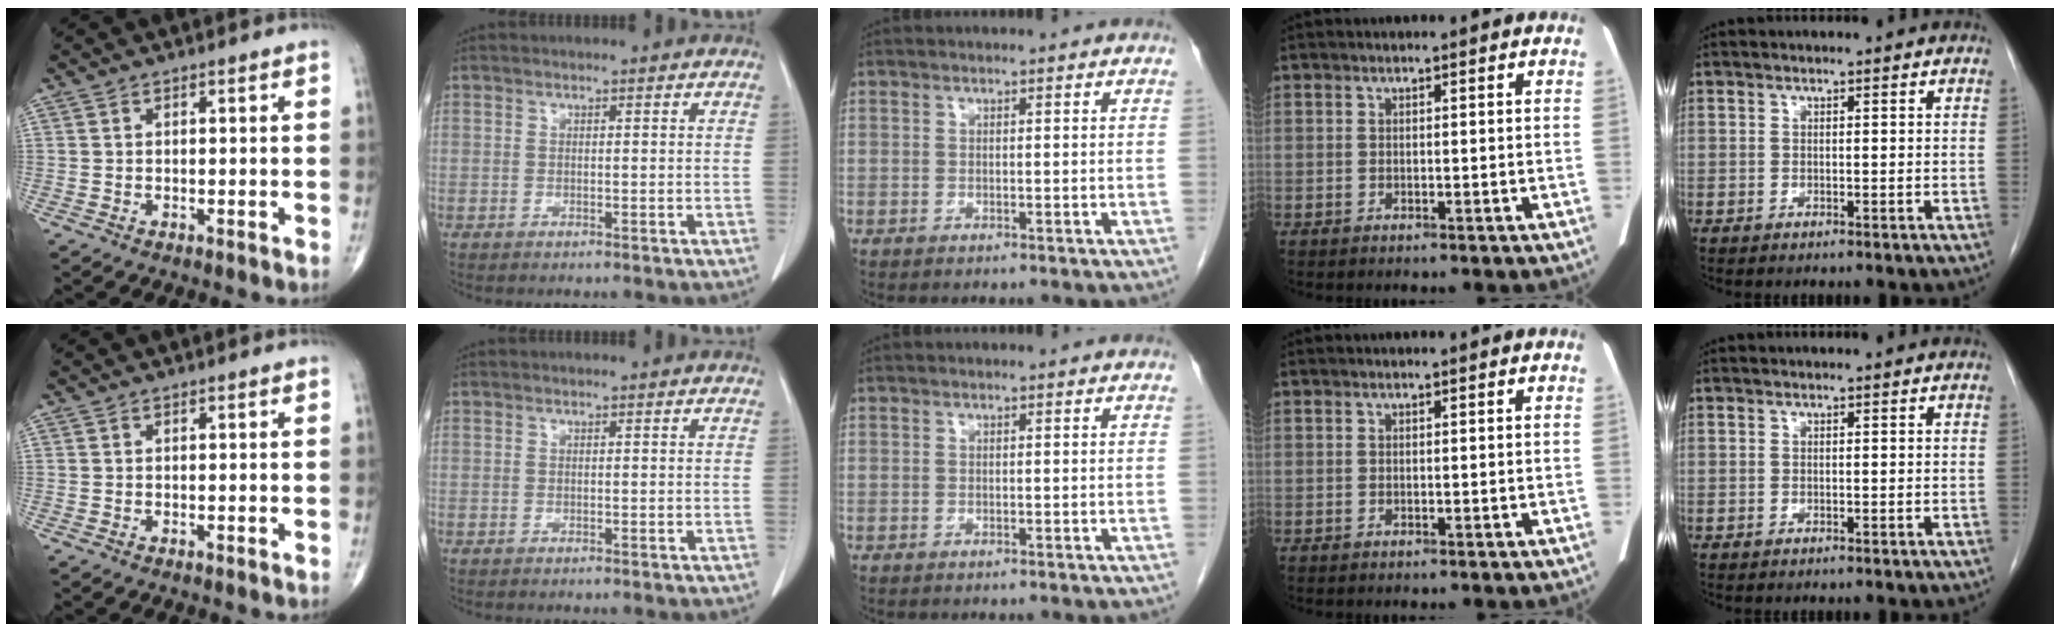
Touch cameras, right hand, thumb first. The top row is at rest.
{}